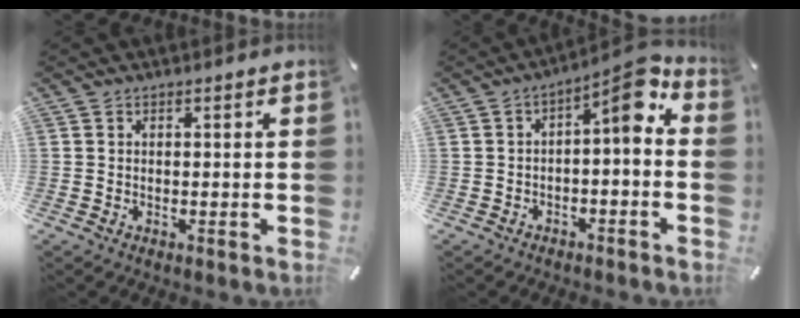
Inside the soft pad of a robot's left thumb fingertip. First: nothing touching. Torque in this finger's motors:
{"motor_torque": [0.18, 0.17, 0.55, 0.37, 0.15]}